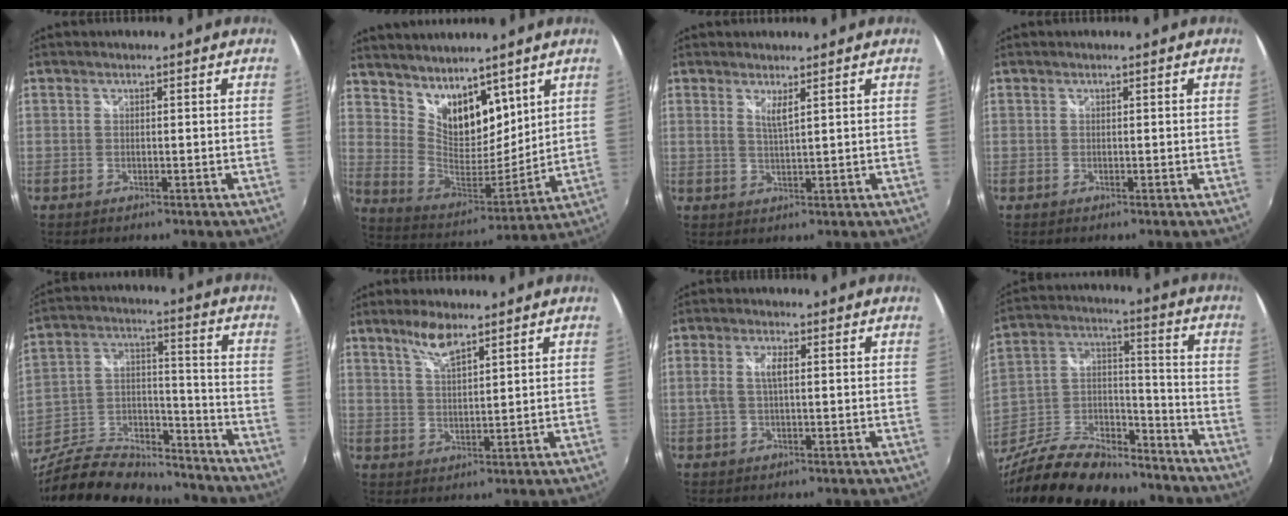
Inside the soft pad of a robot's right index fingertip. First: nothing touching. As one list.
[{"total": 14.4, "force": [10.4, 7.2, 7.0], "torque": [-0.125, 0.002, 0.203]}, {"total": 2.2, "force": [1.3, -0.1, 1.7], "torque": [-0.033, -0.006, 0.020]}, {"total": 0.0}, {"total": 26.9, "force": [-21.3, 10.8, 12.2], "torque": [-0.259, 0.026, -0.323]}, {"total": 5.3, "force": [3.9, 1.3, 3.4], "torque": [-0.062, 0.002, 0.075]}, {"total": 3.5, "force": [0.3, 1.1, 3.3], "torque": [-0.066, 0.002, 0.005]}, {"total": 25.8, "force": [-19.4, 10.7, 13.1], "torque": [-0.275, 0.015, -0.306]}]